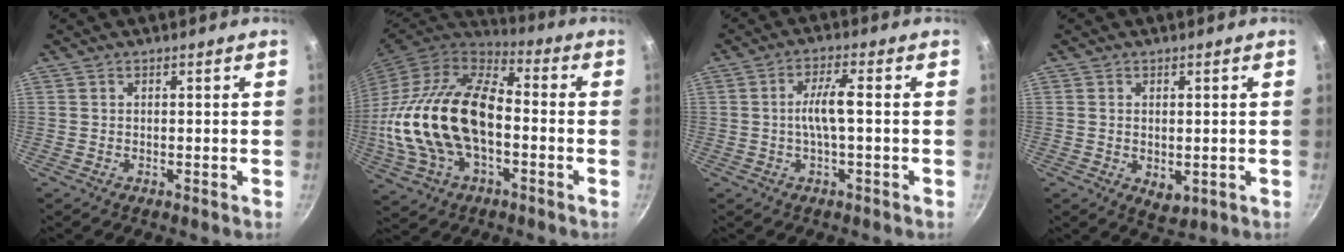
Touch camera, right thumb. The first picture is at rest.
{"total": 24.7, "force": [-2.7, 14.3, 19.9], "torque": [-0.386, 0.035, -0.055]}
{"total": 5.3, "force": [-0.4, 1.0, 5.2], "torque": [-0.108, 0.016, -0.009]}
{"total": 4.0, "force": [-0.4, 2.5, 3.1], "torque": [-0.045, -0.014, -0.001]}